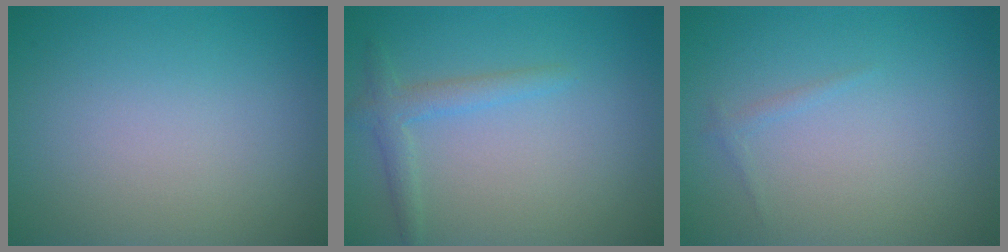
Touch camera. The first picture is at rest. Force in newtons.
{"total": 2.0, "press": 2.0, "slide": 0.1}
{"total": 0.6, "press": 0.6, "slide": 0.0}